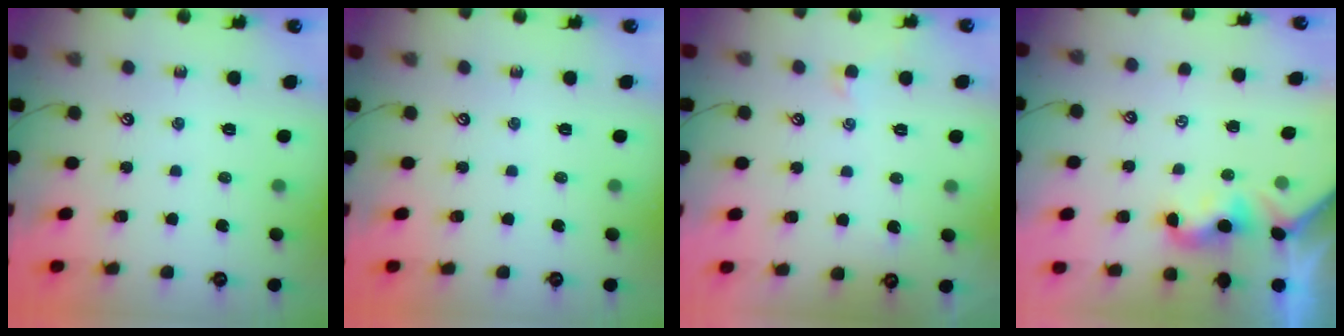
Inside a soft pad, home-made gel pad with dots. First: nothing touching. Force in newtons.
{"total": 0.0}
{"total": 0.7, "press": 0.5, "slide": 0.5}
{"total": 1.9, "press": 1.9, "slide": 0.5}